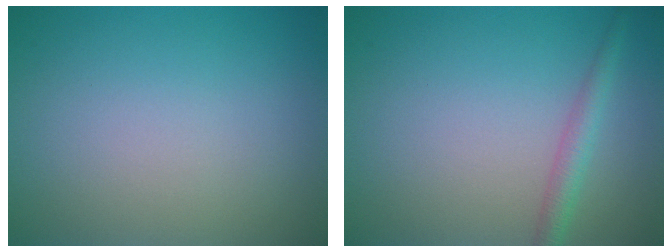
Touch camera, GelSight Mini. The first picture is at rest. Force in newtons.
{"total": 2.1, "press": 2.1, "slide": 0.1}